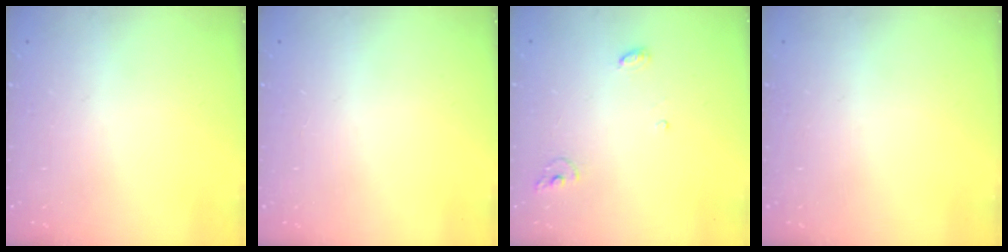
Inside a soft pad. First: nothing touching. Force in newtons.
{"total": 0.0}
{"total": 3.8, "press": 3.8, "slide": 0.2}
{"total": 0.0}